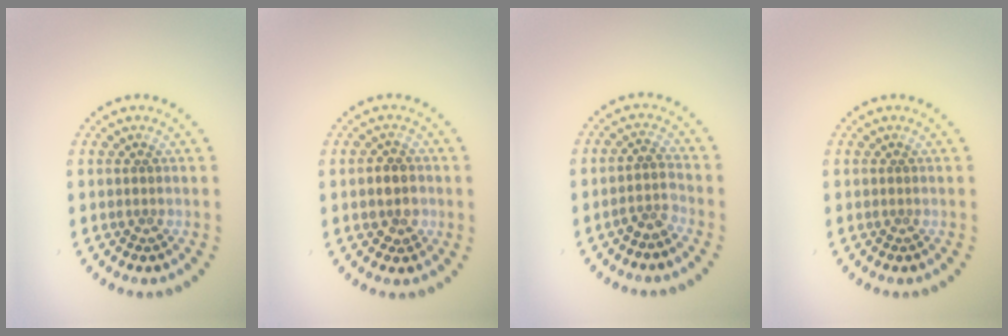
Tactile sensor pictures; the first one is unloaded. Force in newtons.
{"total": 2.6, "press": 2.5, "slide": 0.7}
{"total": 2.0, "press": 1.5, "slide": 1.2}
{"total": 0.0}